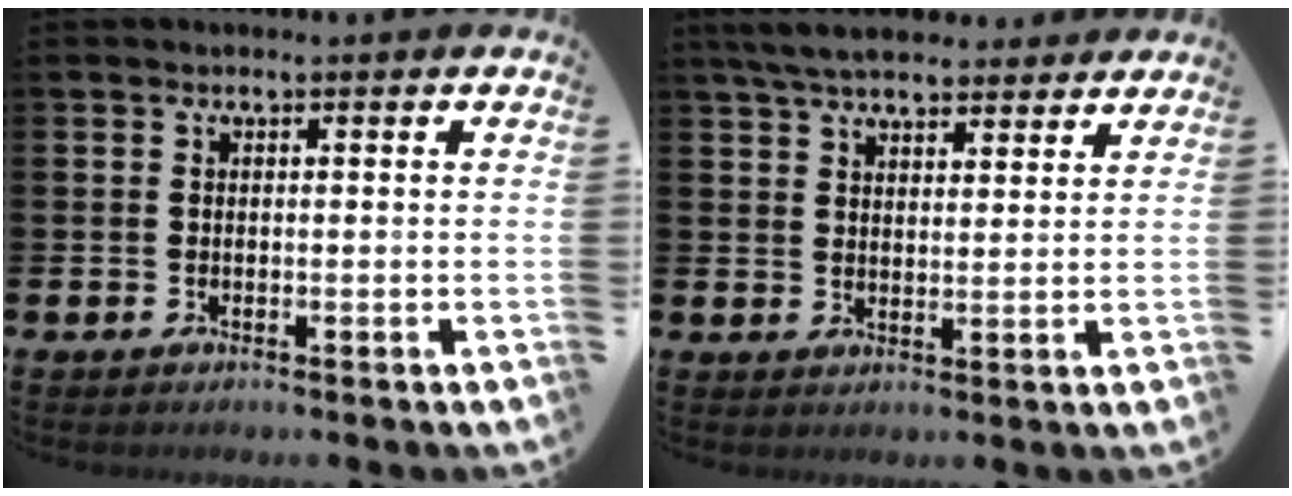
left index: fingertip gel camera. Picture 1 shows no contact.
{"total": 5.9, "force": [5.5, 1.5, 1.6], "torque": [-0.045, -0.016, 0.100]}